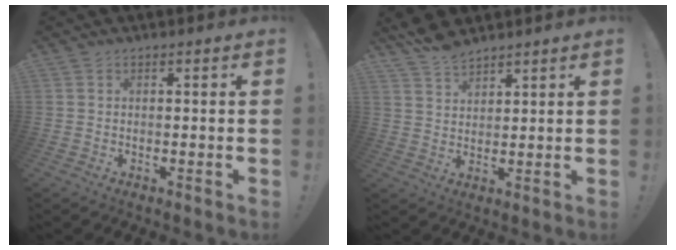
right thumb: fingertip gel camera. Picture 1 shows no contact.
{"total": 5.3, "force": [4.8, 1.6, 1.7], "torque": [-0.037, -0.029, 0.090]}